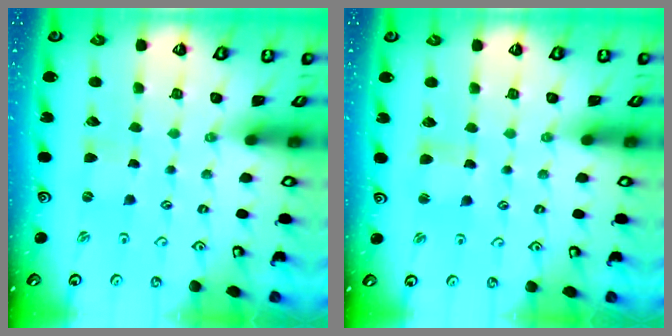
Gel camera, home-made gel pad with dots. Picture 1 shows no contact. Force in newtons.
{"total": 2.6, "press": 2.5, "slide": 0.3}